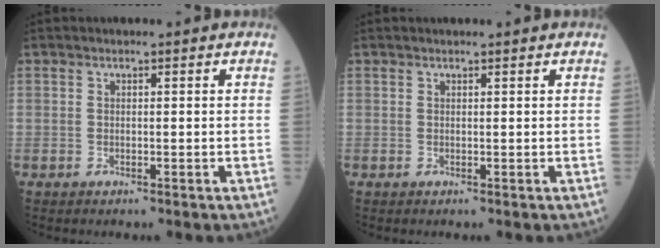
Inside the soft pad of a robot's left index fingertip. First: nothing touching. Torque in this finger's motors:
{"motor_torque": [-0.11, -0.08, -0.01, 0.00]}